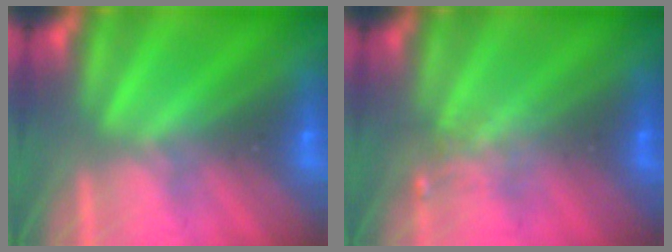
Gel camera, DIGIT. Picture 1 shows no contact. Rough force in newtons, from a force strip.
{"total": 2.2}